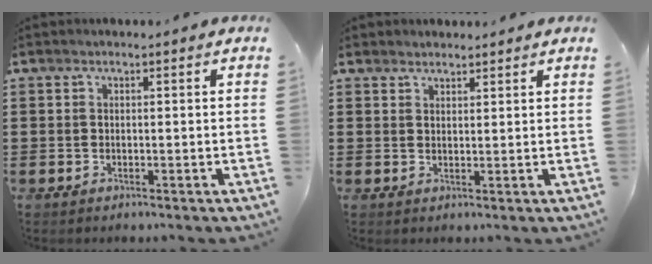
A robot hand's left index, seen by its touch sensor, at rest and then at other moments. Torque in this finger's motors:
{"motor_torque": [0.82, 0.70, -0.01, 0.01]}